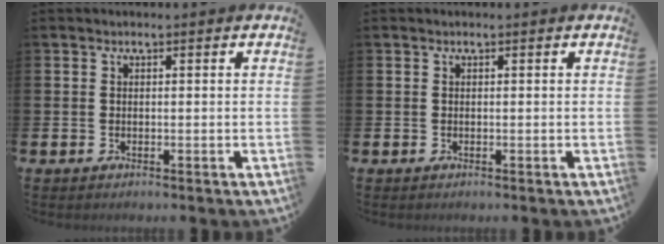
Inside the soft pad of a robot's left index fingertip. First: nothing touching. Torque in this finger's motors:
{"motor_torque": [0.00, 0.00, 0.00, 0.00]}